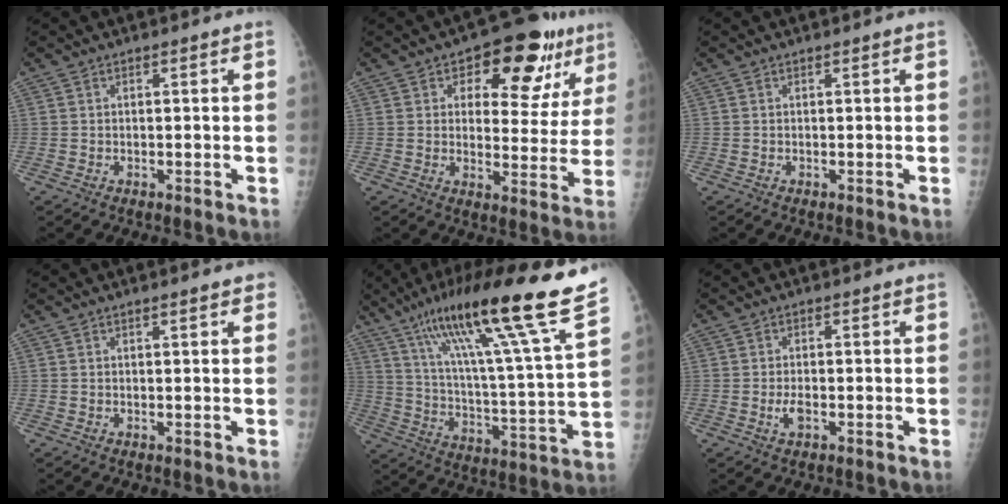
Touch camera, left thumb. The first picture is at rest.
{"total": 15.8, "force": [8.0, 8.5, 10.7], "torque": [-0.081, -0.019, 0.107]}
{"total": 0.0}
{"total": 2.0, "force": [1.3, 0.6, 1.5], "torque": [-0.015, 0.000, 0.014]}
{"total": 25.2, "force": [17.1, 1.3, 18.5], "torque": [-0.288, -0.062, 0.281]}
{"total": 2.5, "force": [-0.8, 1.2, 2.1], "torque": [-0.041, 0.001, -0.014]}